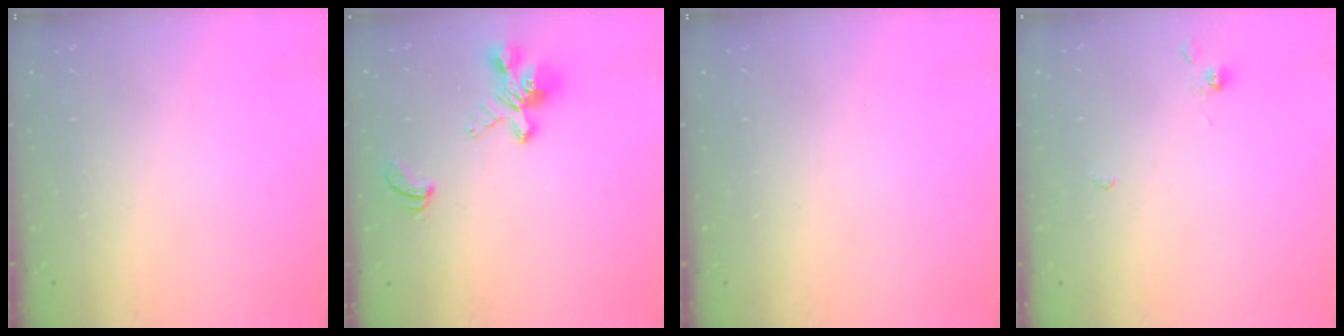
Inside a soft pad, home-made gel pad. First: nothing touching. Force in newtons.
{"total": 4.8, "press": 4.5, "slide": 1.5}
{"total": 0.0}
{"total": 0.0}